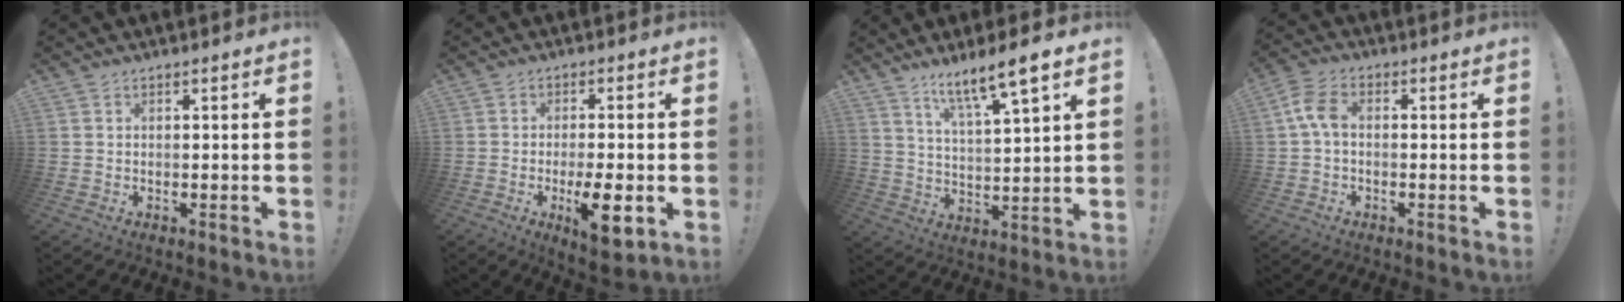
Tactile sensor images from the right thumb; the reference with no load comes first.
{"total": 9.2, "force": [-3.2, 2.2, 8.4], "torque": [-0.133, -0.004, -0.054]}
{"total": 10.4, "force": [7.6, 0.5, 7.0], "torque": [-0.109, -0.049, 0.123]}
{"total": 6.0, "force": [0.1, 3.6, 4.9], "torque": [-0.102, 0.011, 0.005]}